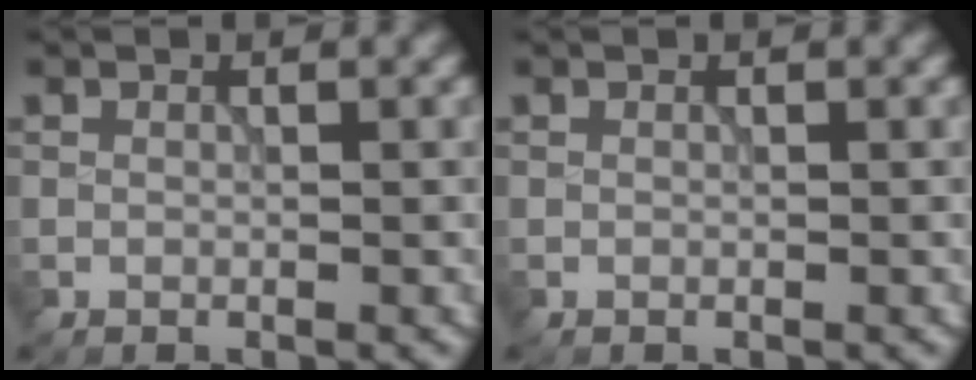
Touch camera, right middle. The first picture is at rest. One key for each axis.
{"total": 0.0}